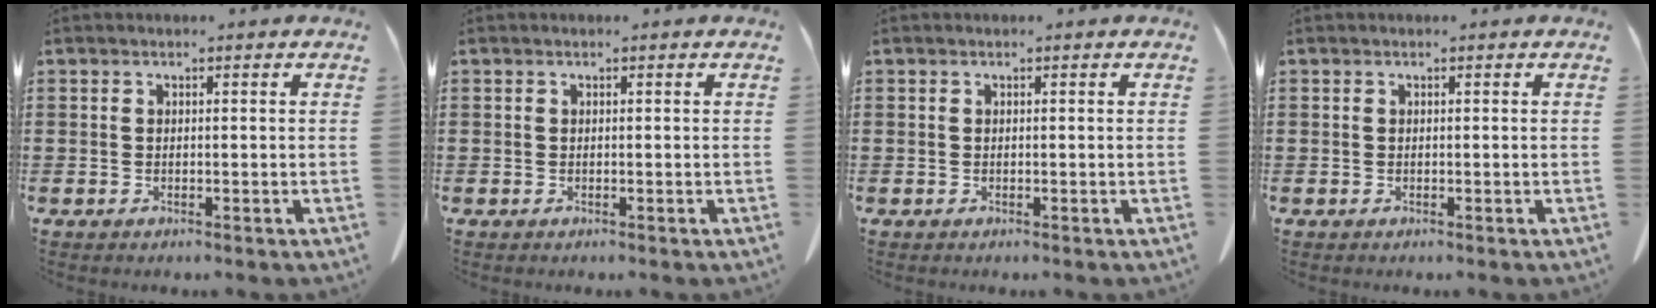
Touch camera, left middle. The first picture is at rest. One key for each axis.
{"total": 0.0}
{"total": 0.0}
{"total": 0.0}